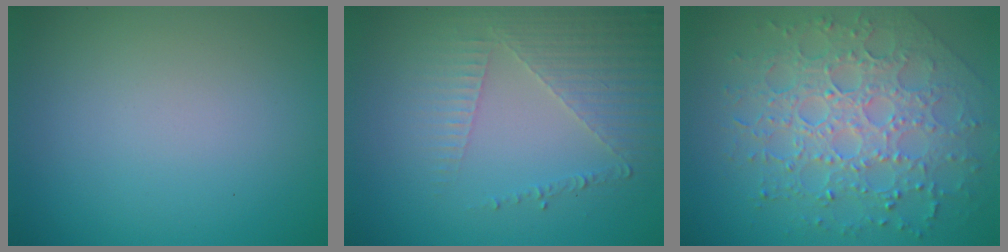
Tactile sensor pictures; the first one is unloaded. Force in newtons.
{"total": 5.0, "press": 3.2, "slide": 3.8}
{"total": 7.8, "press": 5.6, "slide": 5.5}